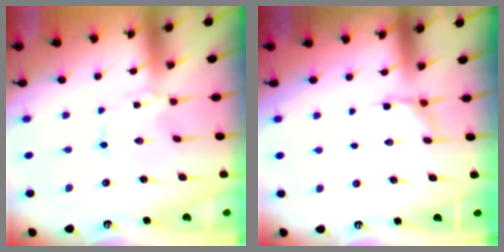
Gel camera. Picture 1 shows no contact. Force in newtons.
{"total": 5.5, "press": 4.9, "slide": 2.5}